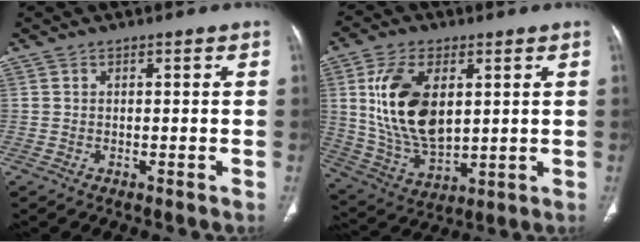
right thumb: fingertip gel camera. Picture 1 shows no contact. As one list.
[{"total": 16.5, "force": [3.6, 9.4, 13.1], "torque": [-0.237, -0.016, 0.080]}]